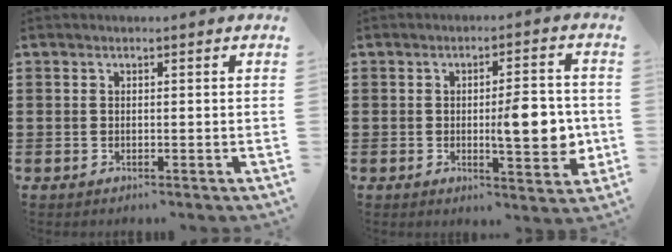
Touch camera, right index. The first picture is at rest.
{"total": 8.3, "force": [-0.5, 2.6, 7.9], "torque": [-0.102, -0.008, -0.014]}